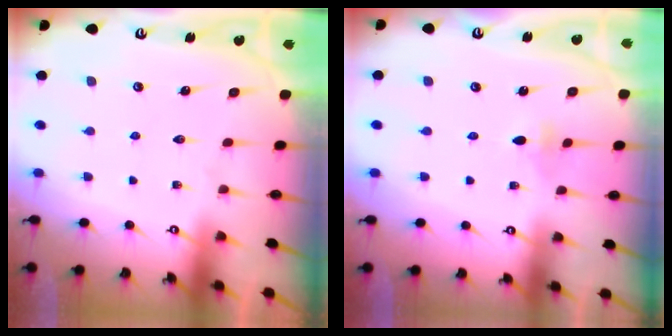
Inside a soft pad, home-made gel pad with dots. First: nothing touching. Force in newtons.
{"total": 2.4, "press": 2.3, "slide": 0.7}